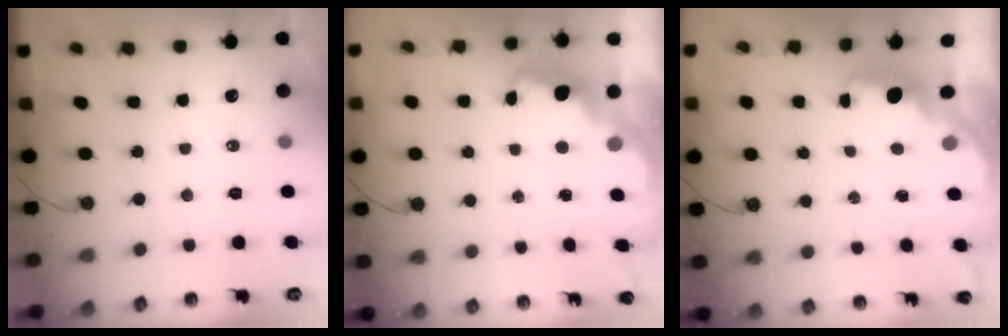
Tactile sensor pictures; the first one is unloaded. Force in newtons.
{"total": 2.5, "press": 2.4, "slide": 0.5}
{"total": 2.1, "press": 2.0, "slide": 0.7}